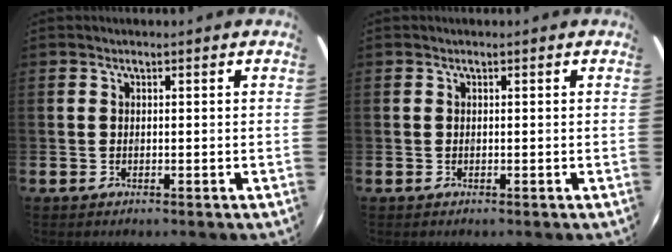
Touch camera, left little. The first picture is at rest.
{"total": 0.0}